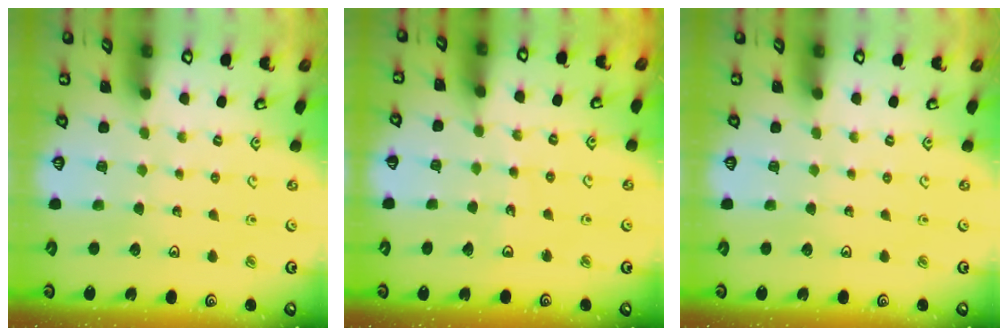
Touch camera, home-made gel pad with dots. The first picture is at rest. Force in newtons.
{"total": 3.0, "press": 3.0, "slide": 0.2}
{"total": 0.0}